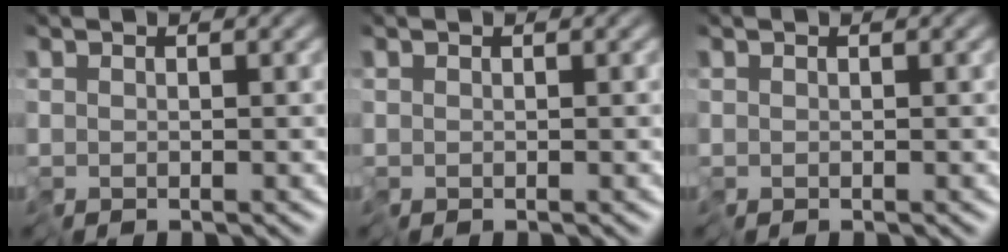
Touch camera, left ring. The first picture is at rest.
{"total": 0.0}
{"total": 0.0}